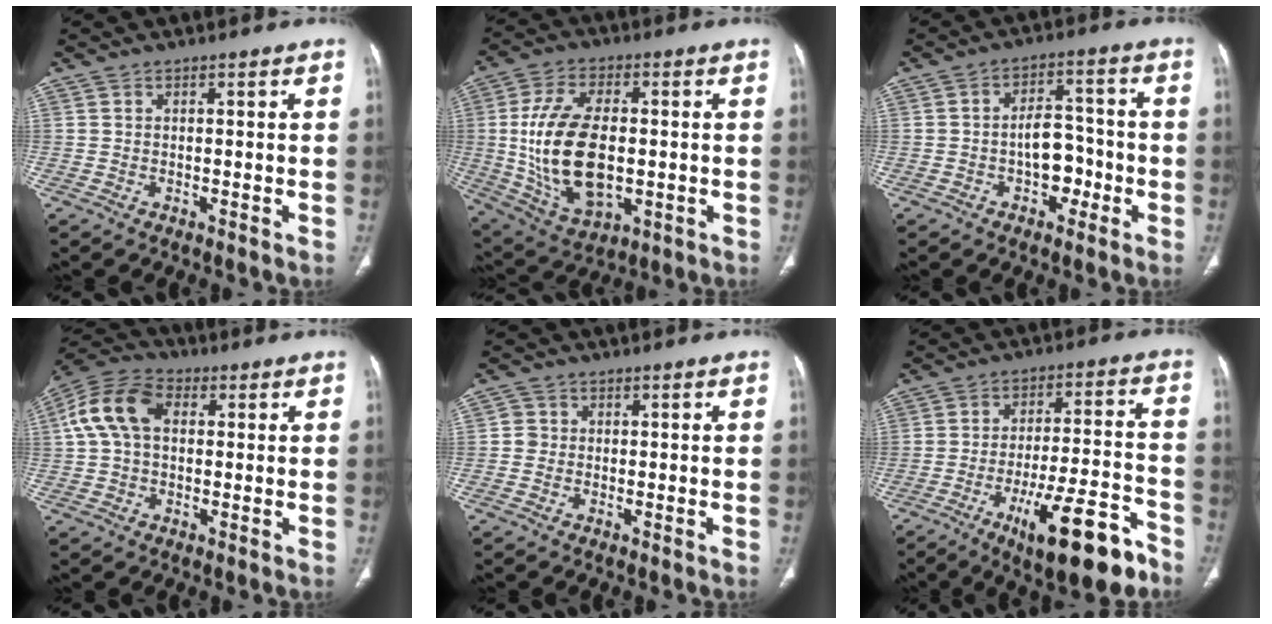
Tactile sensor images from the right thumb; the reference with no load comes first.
{"total": 18.4, "force": [-0.4, 10.2, 15.3], "torque": [-0.290, -0.003, 0.008]}
{"total": 7.3, "force": [-2.2, 4.8, 5.0], "torque": [-0.049, 0.032, -0.040]}
{"total": 11.5, "force": [2.0, 7.7, 8.3], "torque": [-0.168, 0.032, 0.029]}
{"total": 1.9, "force": [-0.2, 1.8, 0.4], "torque": [0.007, 0.007, -0.008]}
{"total": 17.4, "force": [-9.9, 4.9, 13.4], "torque": [-0.196, 0.058, -0.146]}